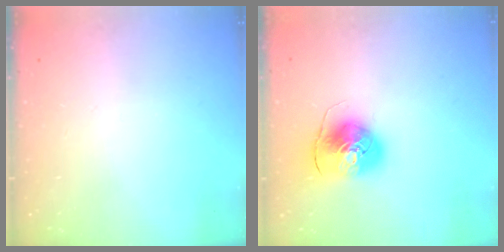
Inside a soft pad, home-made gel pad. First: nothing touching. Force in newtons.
{"total": 9.7, "press": 9.6, "slide": 1.3}